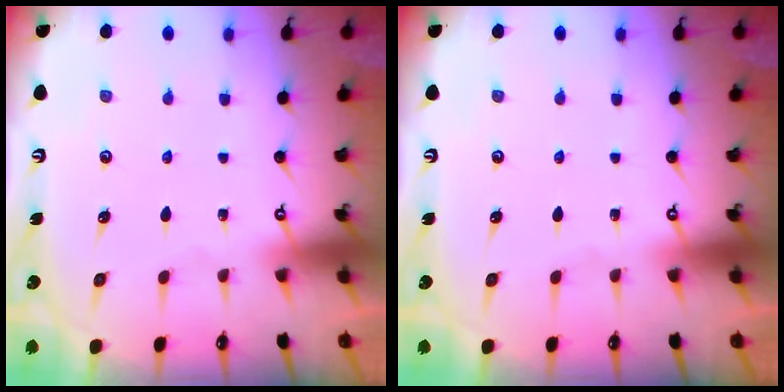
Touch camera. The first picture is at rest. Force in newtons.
{"total": 0.0}